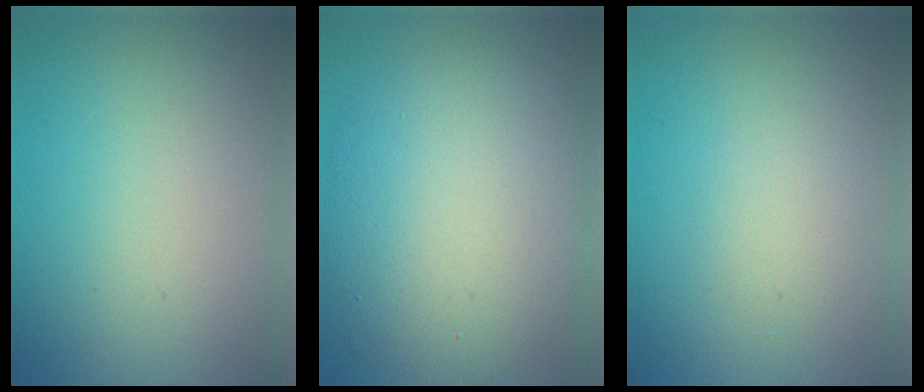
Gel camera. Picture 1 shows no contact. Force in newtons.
{"total": 10.4, "press": 10.3, "slide": 1.1}
{"total": 1.3, "press": 1.3, "slide": 0.0}